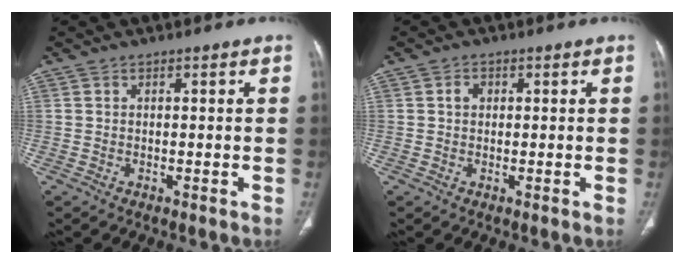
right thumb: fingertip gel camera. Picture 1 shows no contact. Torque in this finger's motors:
{"motor_torque": [-0.59, 0.32, 0.56, -0.42, -0.02]}